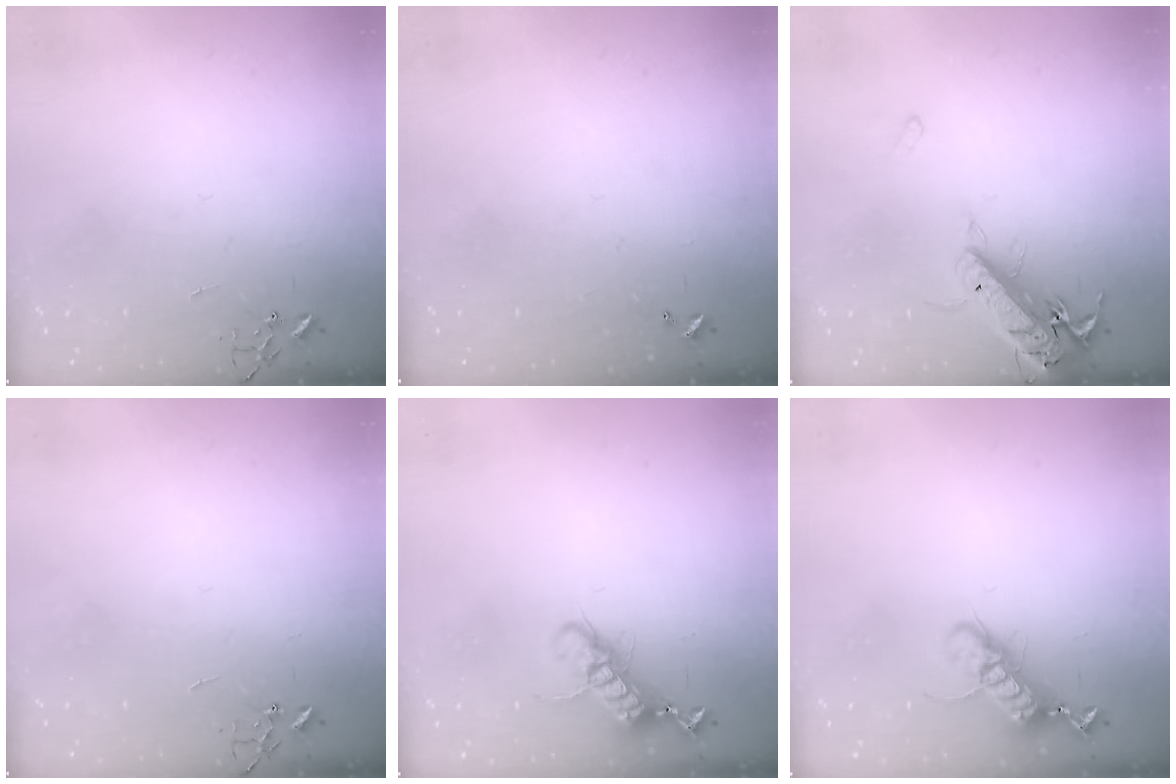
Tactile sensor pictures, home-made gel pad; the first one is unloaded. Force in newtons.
{"total": 0.0}
{"total": 17.3, "press": 16.9, "slide": 3.7}
{"total": 0.0}
{"total": 12.7, "press": 12.6, "slide": 1.1}
{"total": 12.7, "press": 12.6, "slide": 1.6}